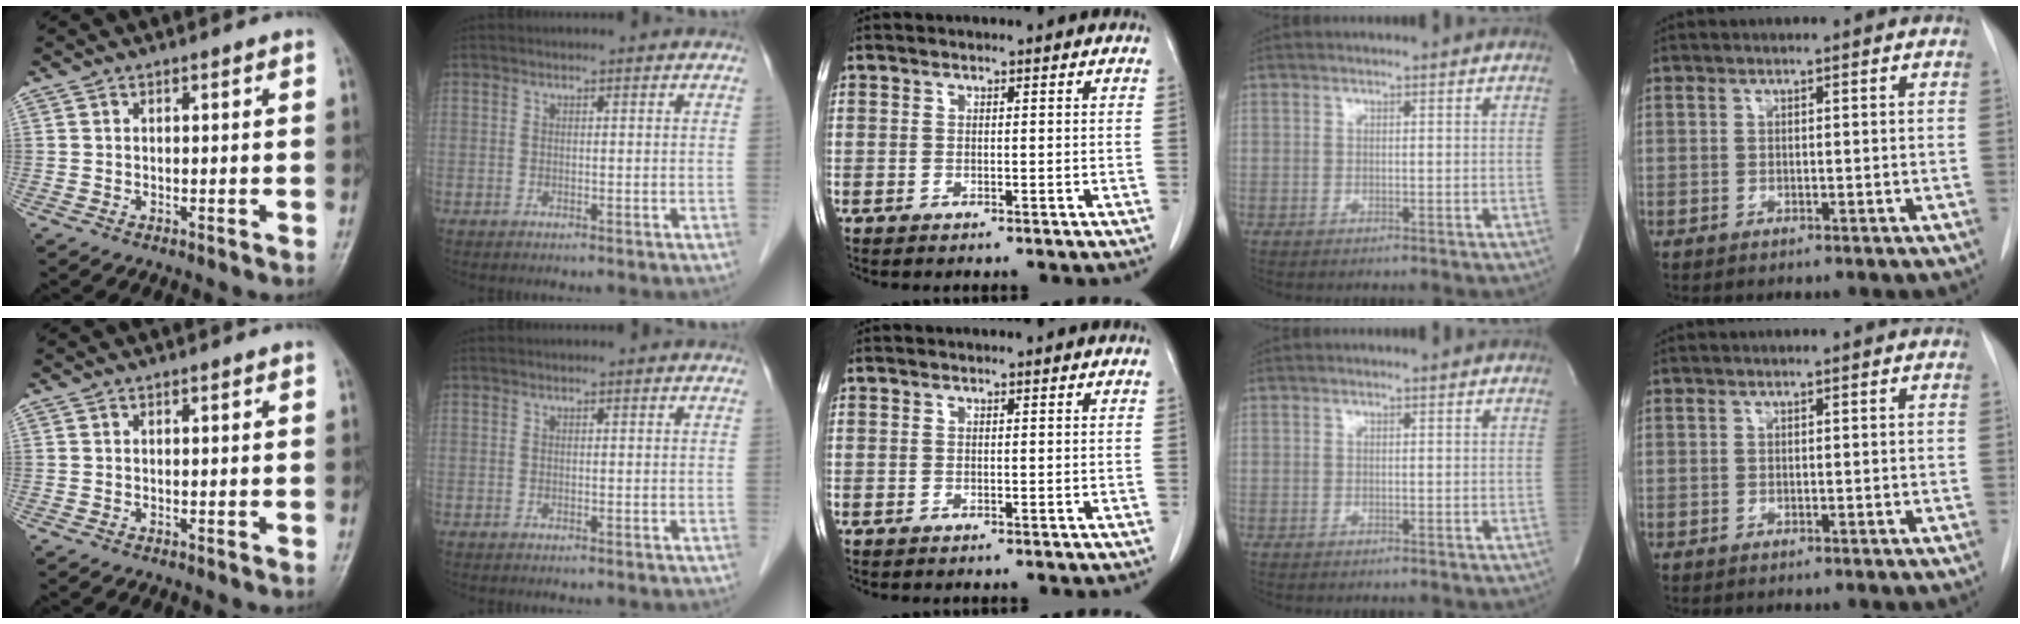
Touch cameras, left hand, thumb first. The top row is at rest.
{}